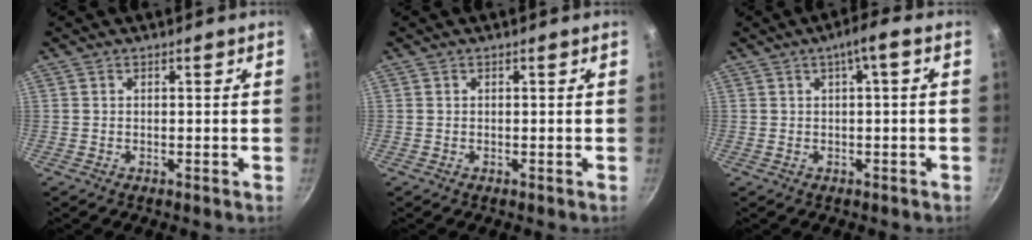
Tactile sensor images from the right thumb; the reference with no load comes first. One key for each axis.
{"total": 0.0}
{"total": 4.1, "fx": 0.8, "fy": 0.8, "fz": 3.9, "tx": -0.068, "ty": 0.022, "tz": 0.017}